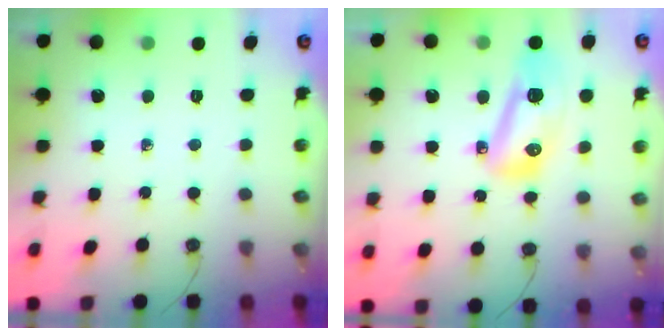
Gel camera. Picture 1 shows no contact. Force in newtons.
{"total": 12.3, "press": 12.2, "slide": 1.7}